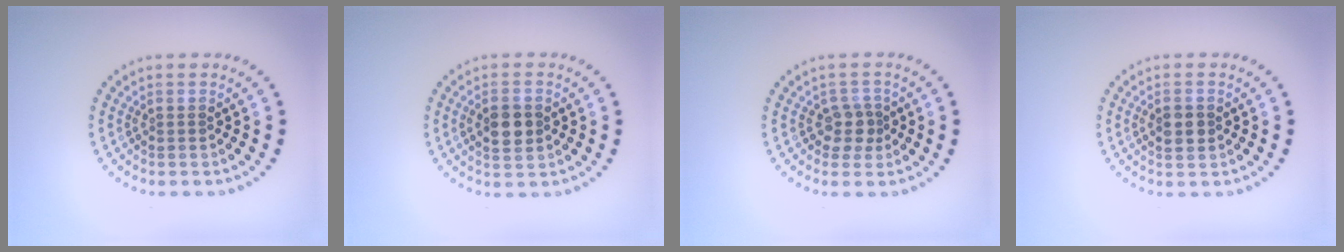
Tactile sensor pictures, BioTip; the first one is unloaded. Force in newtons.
{"total": 3.3, "press": 3.3, "slide": 0.1}
{"total": 2.1, "press": 1.8, "slide": 1.2}
{"total": 2.4, "press": 2.4, "slide": 0.1}